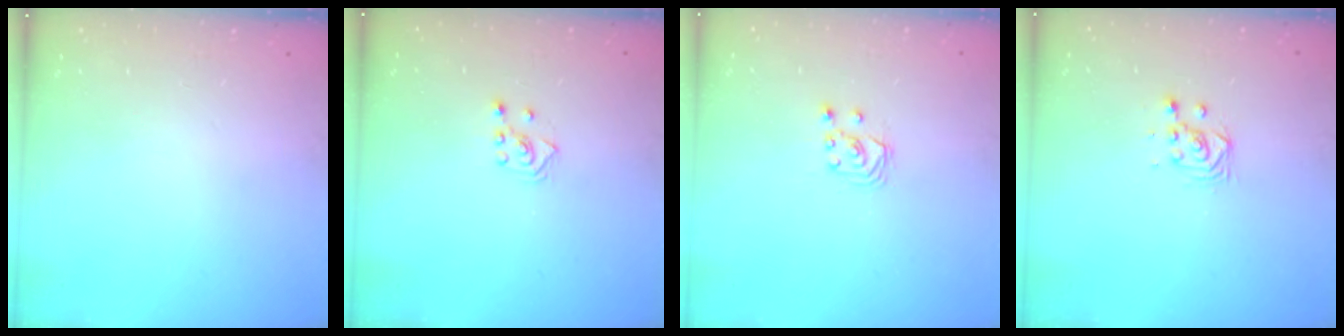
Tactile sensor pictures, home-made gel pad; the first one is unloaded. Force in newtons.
{"total": 3.6, "press": 3.5, "slide": 0.7}
{"total": 2.6, "press": 2.6, "slide": 0.3}
{"total": 3.9, "press": 3.9, "slide": 0.2}